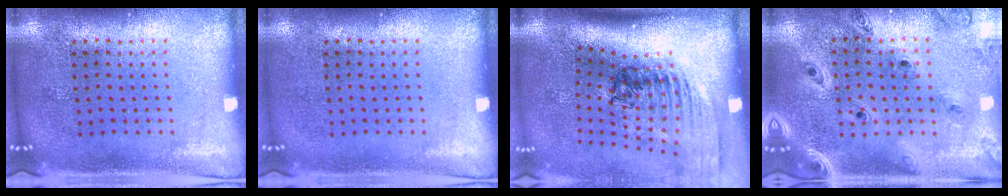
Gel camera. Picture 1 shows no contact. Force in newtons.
{"total": 0.0}
{"total": 2.5, "press": 1.8, "slide": 1.8}
{"total": 1.5, "press": 1.5, "slide": 0.3}